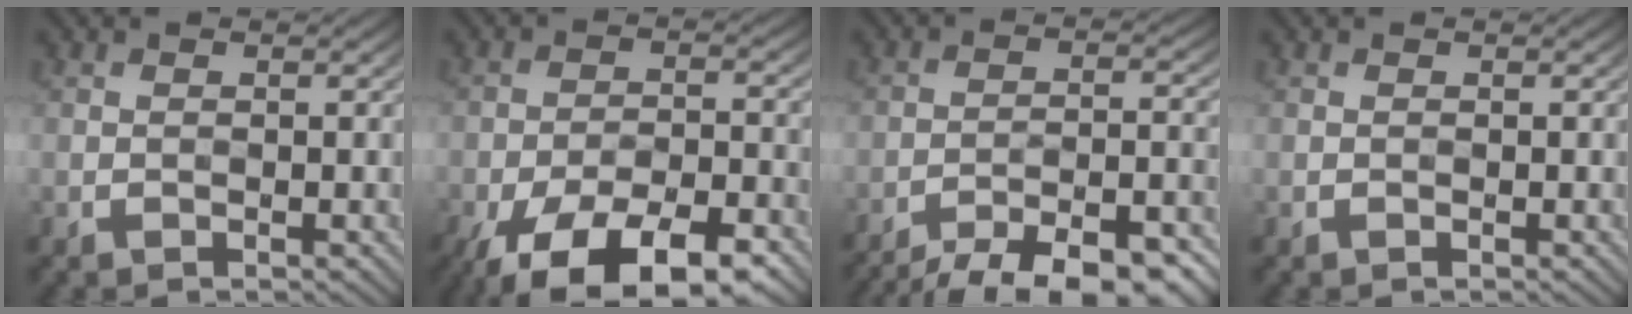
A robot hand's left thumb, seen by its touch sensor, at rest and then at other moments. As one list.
[{"total": 16.1, "force": [-11.1, 6.3, 9.9], "torque": [-0.169, -0.032, -0.172]}, {"total": 14.6, "force": [-12.2, 3.8, 7.1], "torque": [-0.111, -0.005, -0.167]}, {"total": 0.0}]